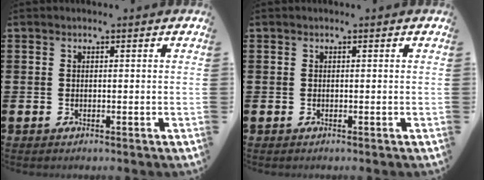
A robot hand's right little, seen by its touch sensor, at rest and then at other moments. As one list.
[{"total": 0.0}]